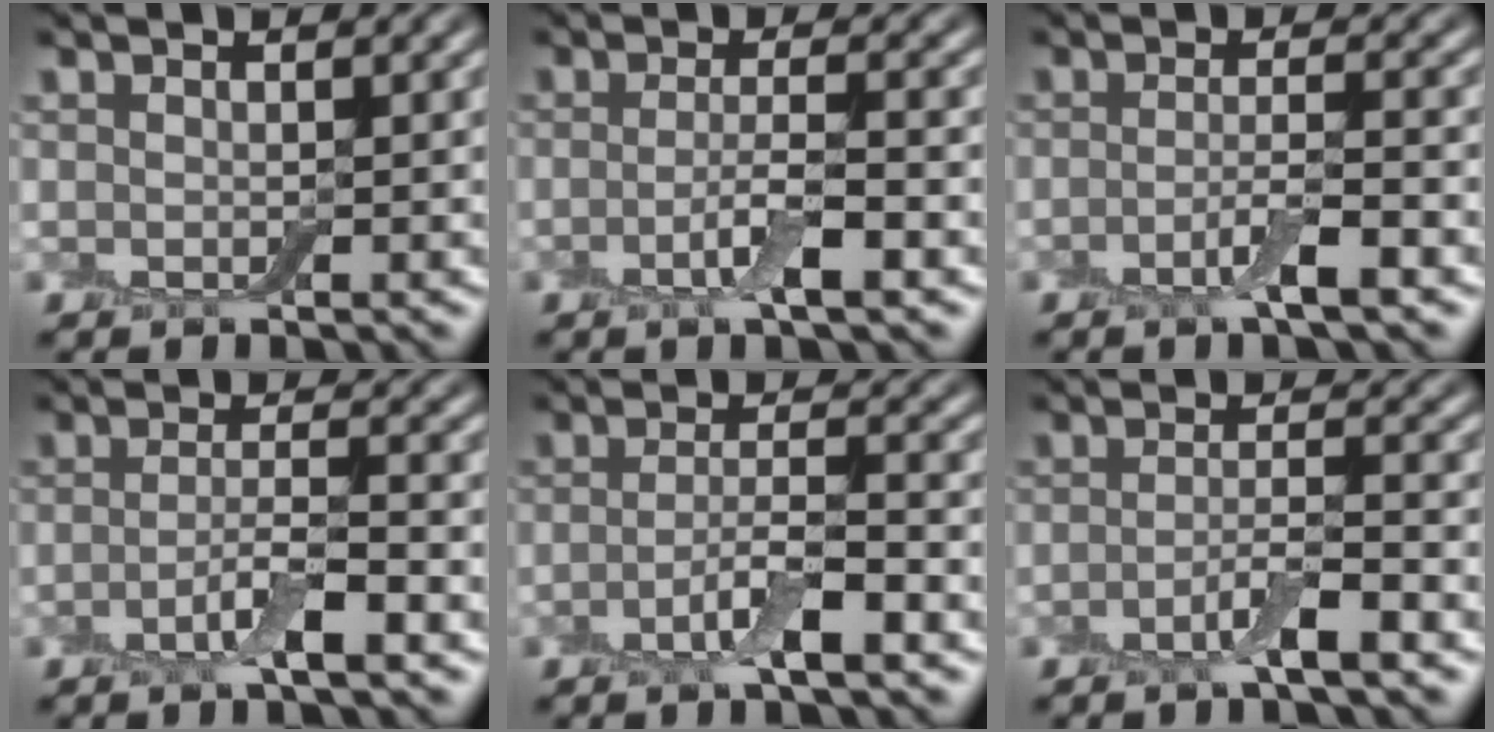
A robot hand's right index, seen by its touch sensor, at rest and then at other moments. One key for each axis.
{"total": 3.4, "fx": -1.0, "fy": 0.7, "fz": 3.1, "tx": -0.059, "ty": -0.001, "tz": -0.024}
{"total": 3.0, "fx": -1.3, "fy": 0.4, "fz": 2.7, "tx": -0.048, "ty": 0.004, "tz": -0.032}
{"total": 3.5, "fx": -1.5, "fy": 0.6, "fz": 3.1, "tx": -0.059, "ty": 0.005, "tz": -0.037}
{"total": 4.0, "fx": -1.7, "fy": 0.8, "fz": 3.5, "tx": -0.066, "ty": 0.005, "tz": -0.039}
{"total": 3.3, "fx": -1.7, "fy": 0.4, "fz": 2.8, "tx": -0.051, "ty": 0.006, "tz": -0.041}